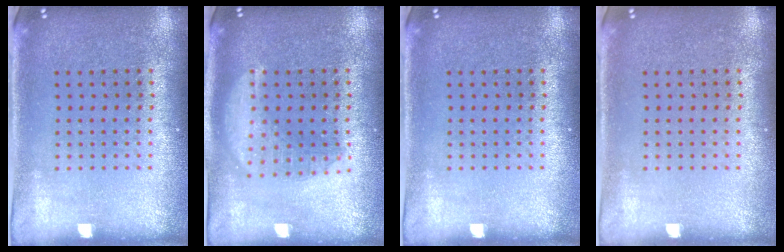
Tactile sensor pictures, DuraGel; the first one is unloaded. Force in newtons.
{"total": 1.8, "press": 1.8, "slide": 0.2}
{"total": 0.0}
{"total": 0.0}